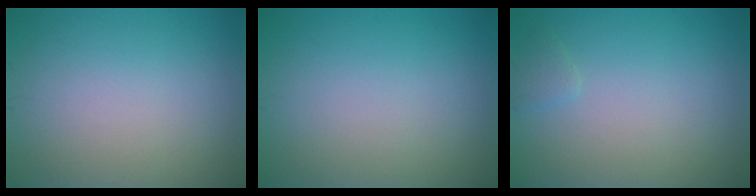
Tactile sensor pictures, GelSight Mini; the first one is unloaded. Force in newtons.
{"total": 0.0}
{"total": 0.8, "press": 0.8, "slide": 0.0}